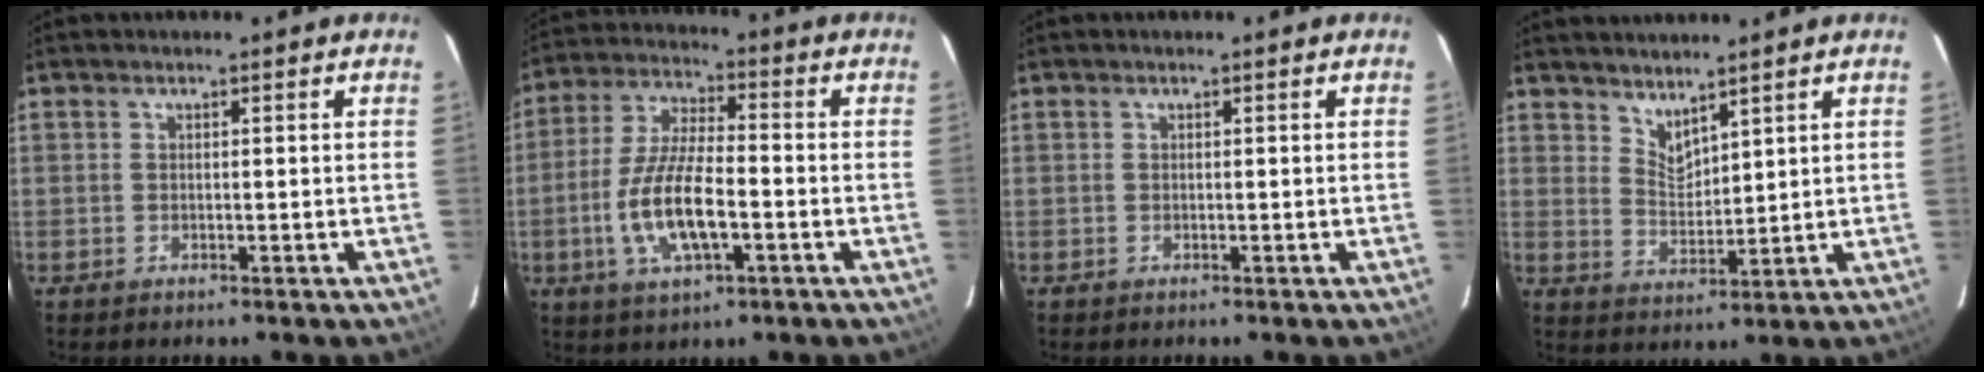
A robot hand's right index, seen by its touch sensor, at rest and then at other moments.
{"total": 12.9, "force": [-3.7, 4.4, 11.5], "torque": [-0.239, -0.006, -0.068]}
{"total": 0.0}
{"total": 4.7, "force": [4.2, 1.4, 1.6], "torque": [-0.024, -0.006, 0.080]}